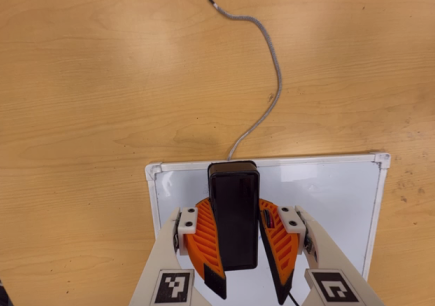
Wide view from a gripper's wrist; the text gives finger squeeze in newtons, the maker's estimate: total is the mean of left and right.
{"total": 11.3, "left": 10.5, "right": 12.1}